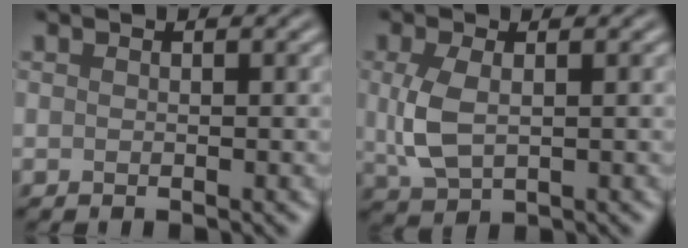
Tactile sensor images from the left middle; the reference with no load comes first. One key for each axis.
{"total": 3.9, "fx": 0.4, "fy": 2.2, "fz": 3.2, "tx": -0.081, "ty": 0.001, "tz": 0.012}